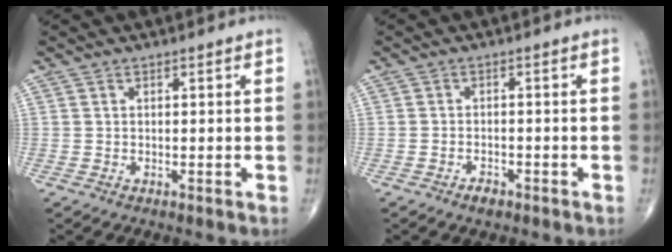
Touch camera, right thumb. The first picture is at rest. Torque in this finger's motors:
{"motor_torque": [-0.11, -0.07, 0.09, 0.06, 0.02]}